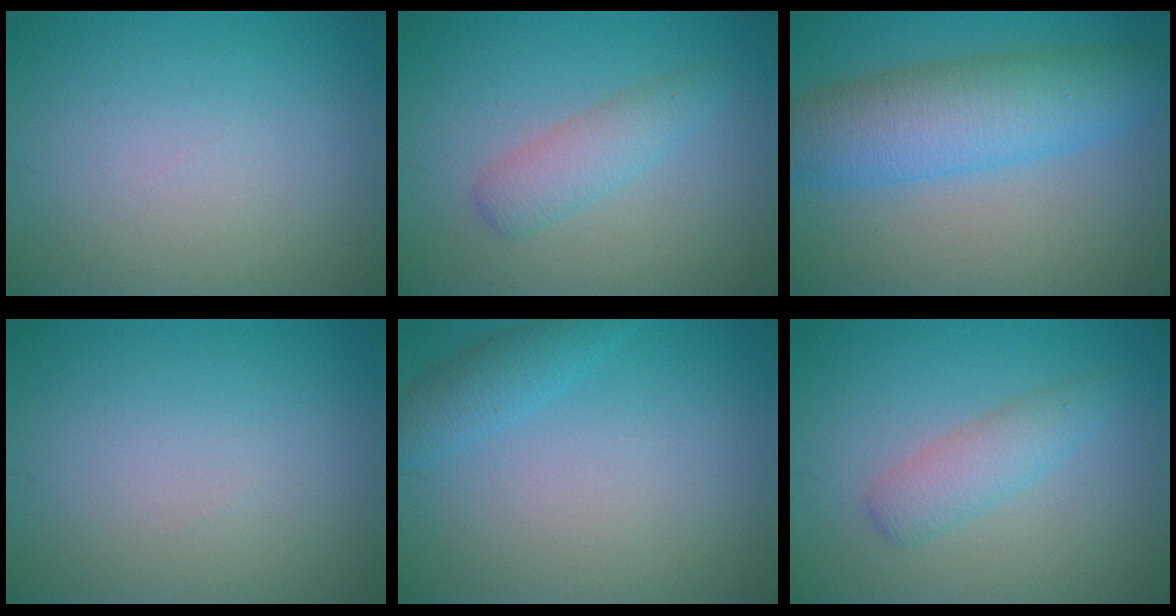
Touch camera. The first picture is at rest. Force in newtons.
{"total": 2.6, "press": 2.6, "slide": 0.1}
{"total": 7.8, "press": 7.8, "slide": 0.2}
{"total": 0.0}
{"total": 2.1, "press": 2.1, "slide": 0.2}
{"total": 2.6, "press": 2.6, "slide": 0.1}